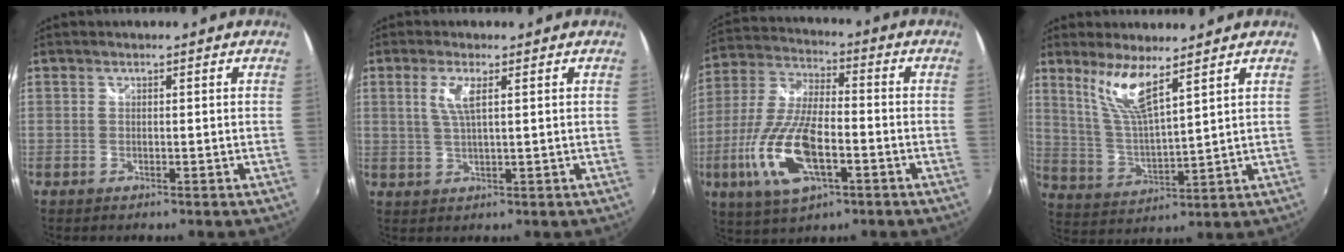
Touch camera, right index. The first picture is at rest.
{"total": 4.0, "force": [1.4, 0.5, 3.7], "torque": [-0.076, -0.002, 0.028]}
{"total": 17.0, "force": [-5.8, 6.6, 14.5], "torque": [-0.316, -0.015, -0.109]}
{"total": 8.9, "force": [6.1, 0.9, 6.4], "torque": [-0.120, -0.005, 0.128]}